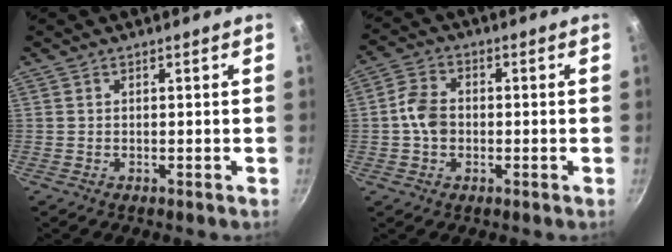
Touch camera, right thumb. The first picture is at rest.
{"total": 6.0, "force": [-0.6, 4.6, 3.9], "torque": [-0.062, 0.018, -0.021]}